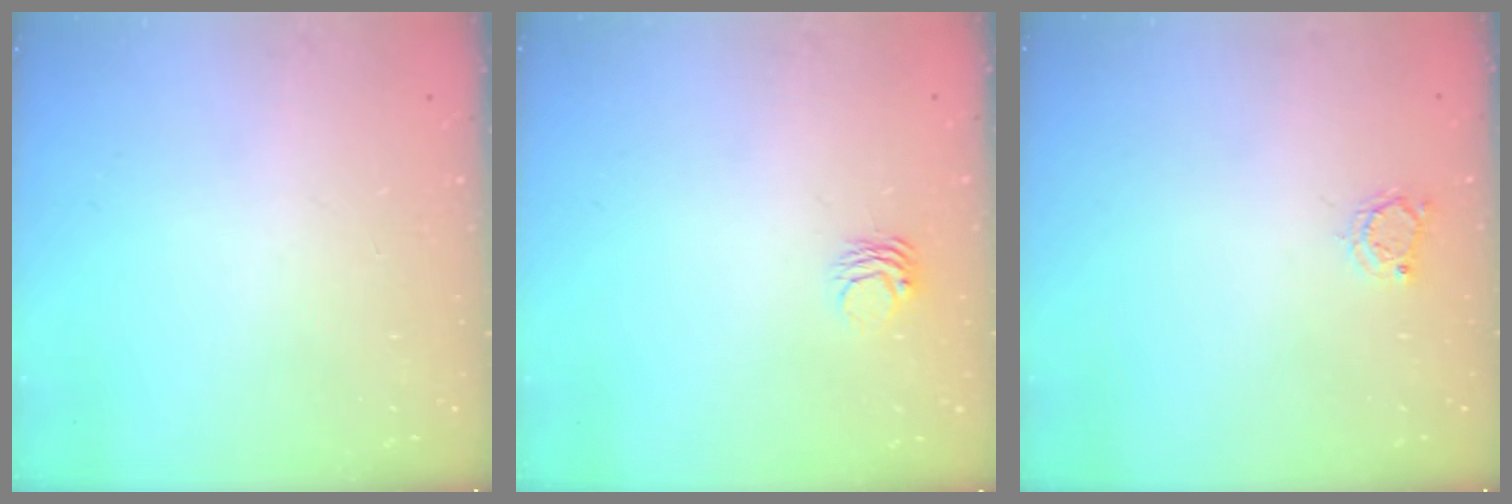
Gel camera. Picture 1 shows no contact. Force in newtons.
{"total": 3.1, "press": 3.1, "slide": 0.1}
{"total": 2.8, "press": 2.8, "slide": 0.4}